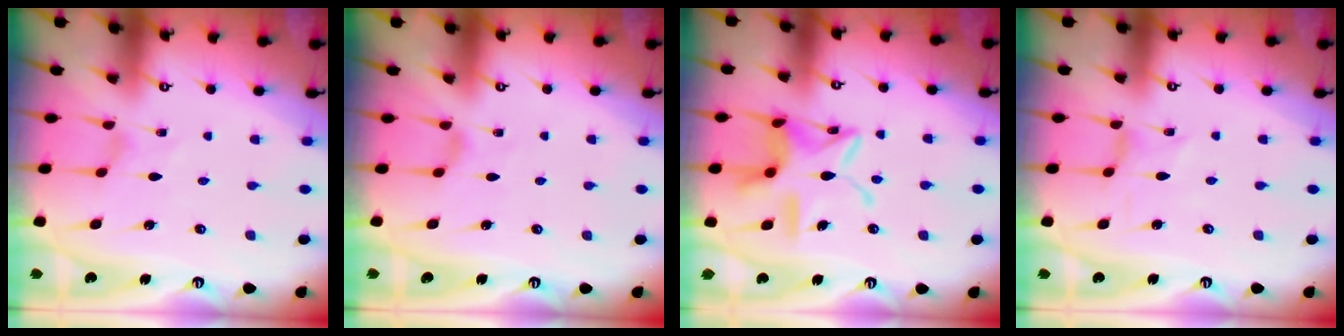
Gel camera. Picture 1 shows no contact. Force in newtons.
{"total": 1.4, "press": 1.3, "slide": 0.4}
{"total": 14.6, "press": 14.6, "slide": 1.4}
{"total": 0.0}